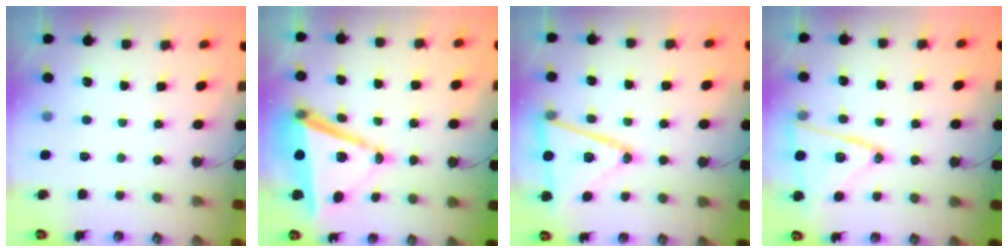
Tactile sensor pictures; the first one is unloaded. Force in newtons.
{"total": 14.4, "press": 13.8, "slide": 3.9}
{"total": 18.7, "press": 18.4, "slide": 3.3}
{"total": 16.6, "press": 16.5, "slide": 1.7}